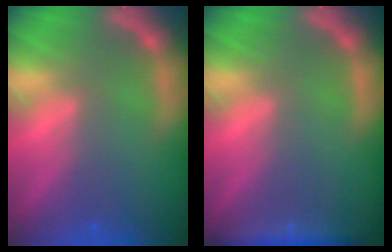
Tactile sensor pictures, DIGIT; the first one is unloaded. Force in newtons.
{"total": 3.0}